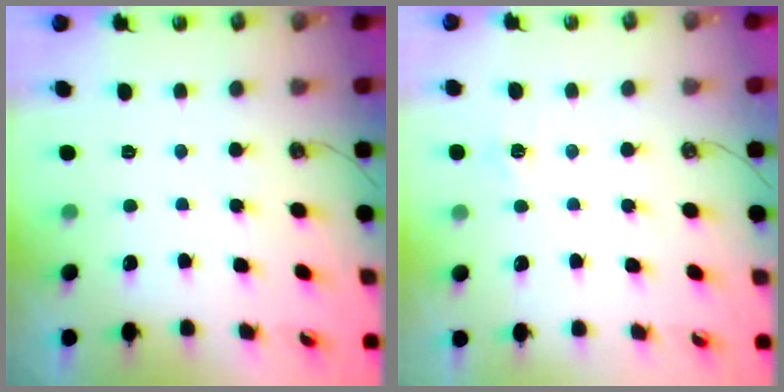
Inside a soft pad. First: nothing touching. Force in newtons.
{"total": 4.0, "press": 4.0, "slide": 0.5}